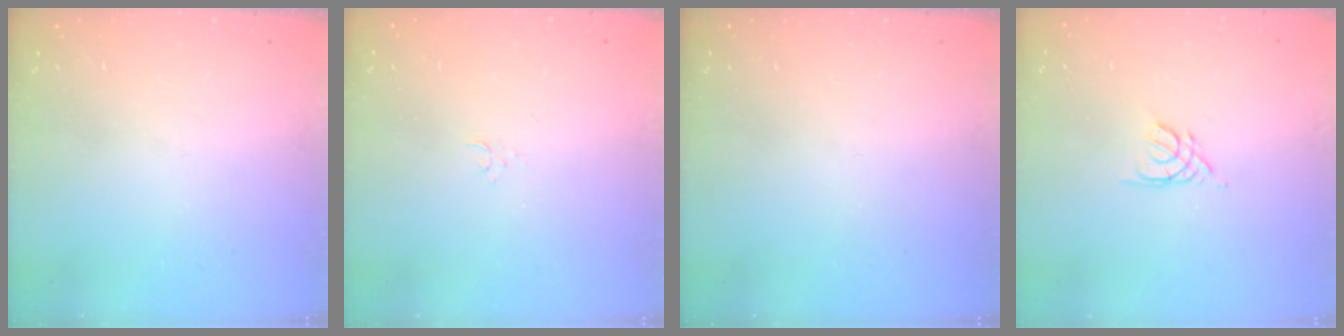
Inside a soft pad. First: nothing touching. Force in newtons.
{"total": 2.4, "press": 2.4, "slide": 0.3}
{"total": 0.0}
{"total": 2.1, "press": 2.0, "slide": 0.4}